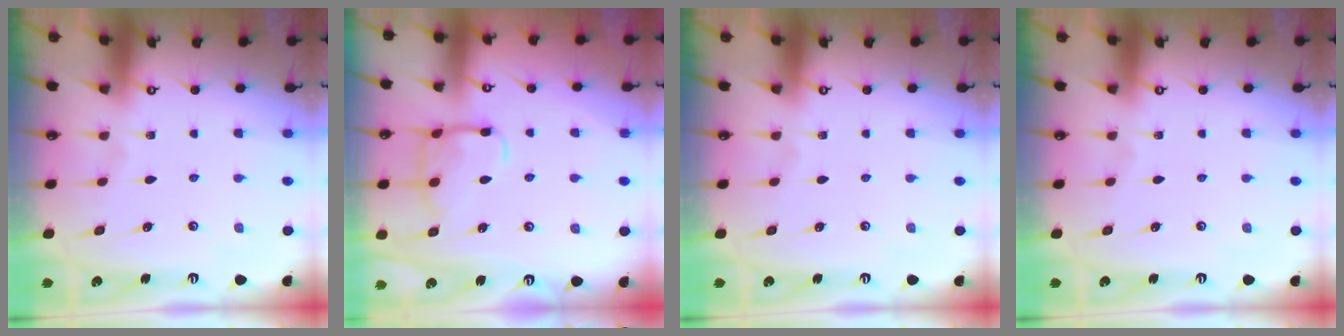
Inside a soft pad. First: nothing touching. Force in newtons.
{"total": 13.1, "press": 13.1, "slide": 1.1}
{"total": 0.0}
{"total": 0.0}